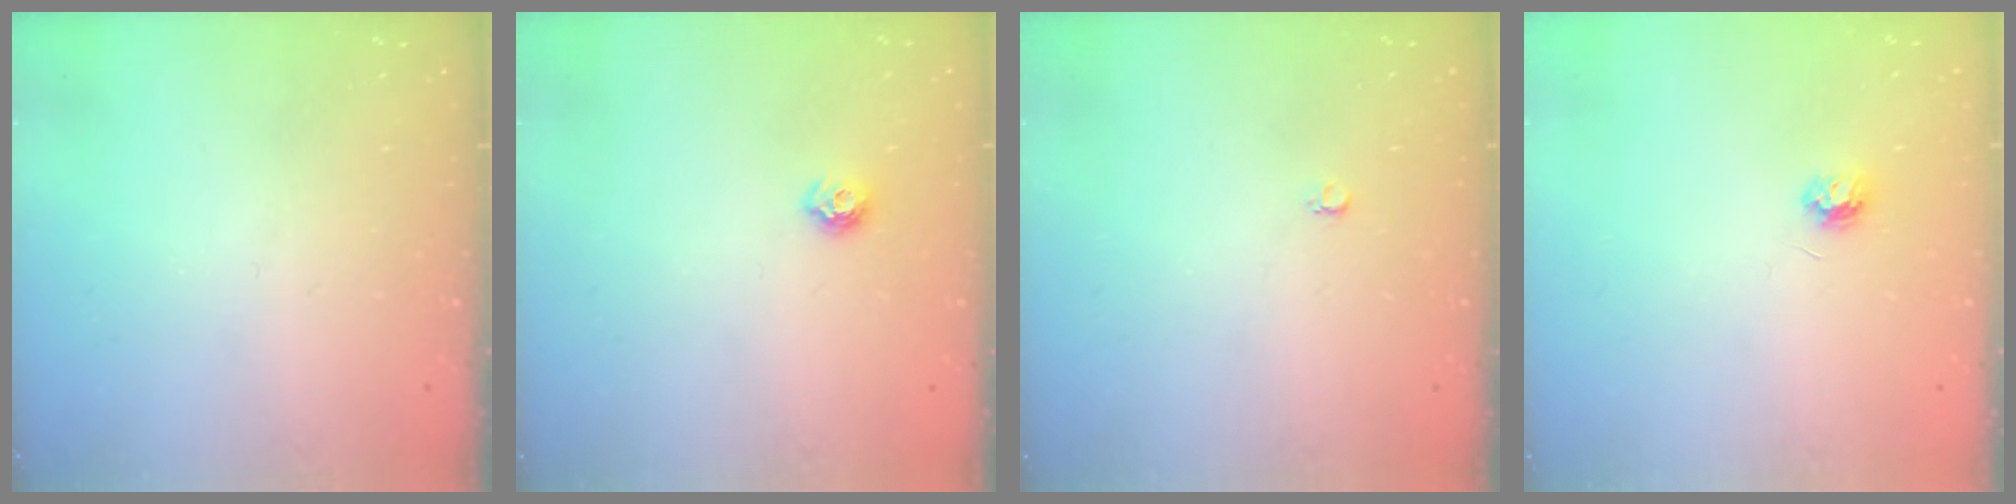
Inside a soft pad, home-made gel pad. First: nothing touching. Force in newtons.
{"total": 6.1, "press": 6.1, "slide": 0.8}
{"total": 2.6, "press": 2.6, "slide": 0.3}
{"total": 3.8, "press": 3.8, "slide": 0.5}